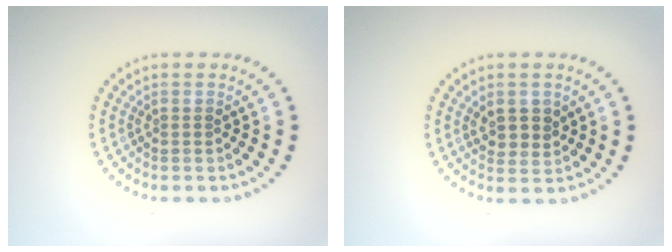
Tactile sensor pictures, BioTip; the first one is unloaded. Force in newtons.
{"total": 2.4, "press": 2.2, "slide": 0.8}